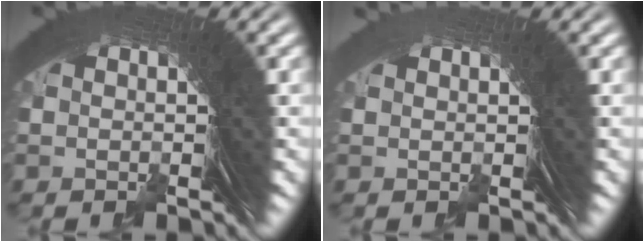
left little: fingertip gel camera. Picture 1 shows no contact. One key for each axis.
{"total": 1.0, "fx": 0.5, "fy": -0.6, "fz": -0.7, "tx": 0.026, "ty": 0.006, "tz": 0.006}